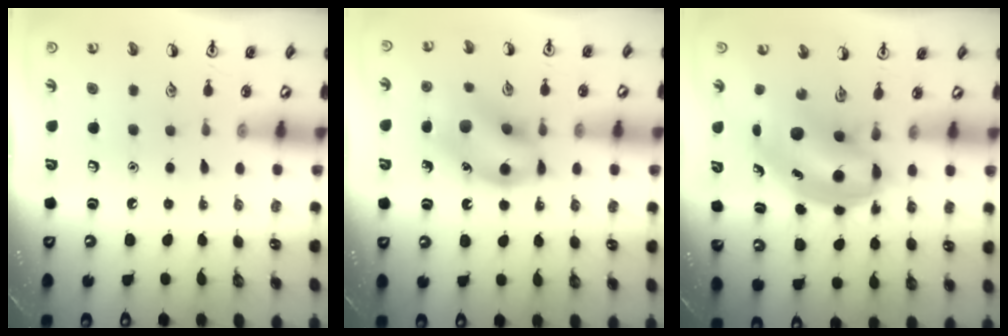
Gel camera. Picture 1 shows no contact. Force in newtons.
{"total": 12.6, "press": 12.5, "slide": 1.2}
{"total": 6.3, "press": 6.1, "slide": 1.7}